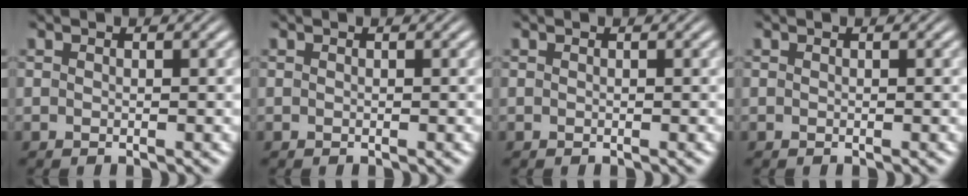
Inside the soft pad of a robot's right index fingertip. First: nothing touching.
{"total": 0.0}
{"total": 0.0}
{"total": 0.0}